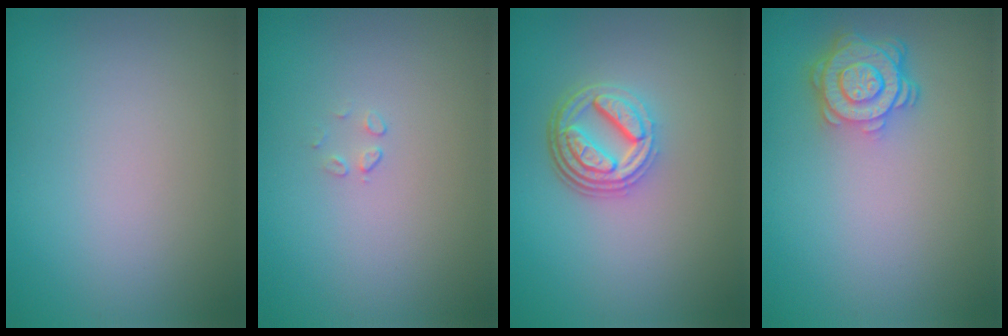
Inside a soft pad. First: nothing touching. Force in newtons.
{"total": 0.5, "press": 0.2, "slide": 0.5}
{"total": 4.7, "press": 3.5, "slide": 3.1}
{"total": 4.4, "press": 3.5, "slide": 2.6}